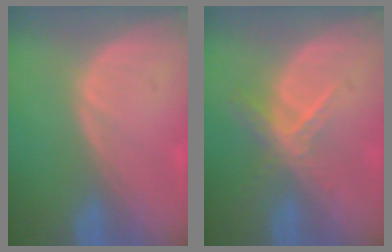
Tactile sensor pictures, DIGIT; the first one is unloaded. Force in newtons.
{"total": 5.6, "press": 4.8, "slide": 2.8}